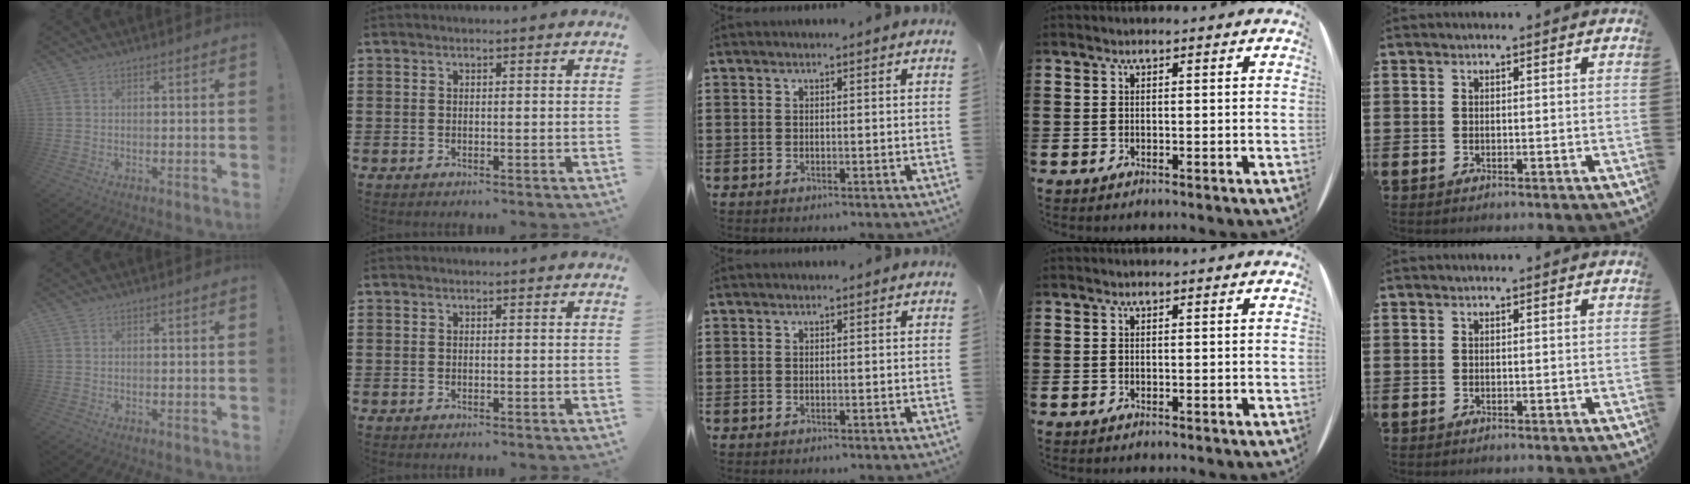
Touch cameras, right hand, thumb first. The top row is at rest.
{}